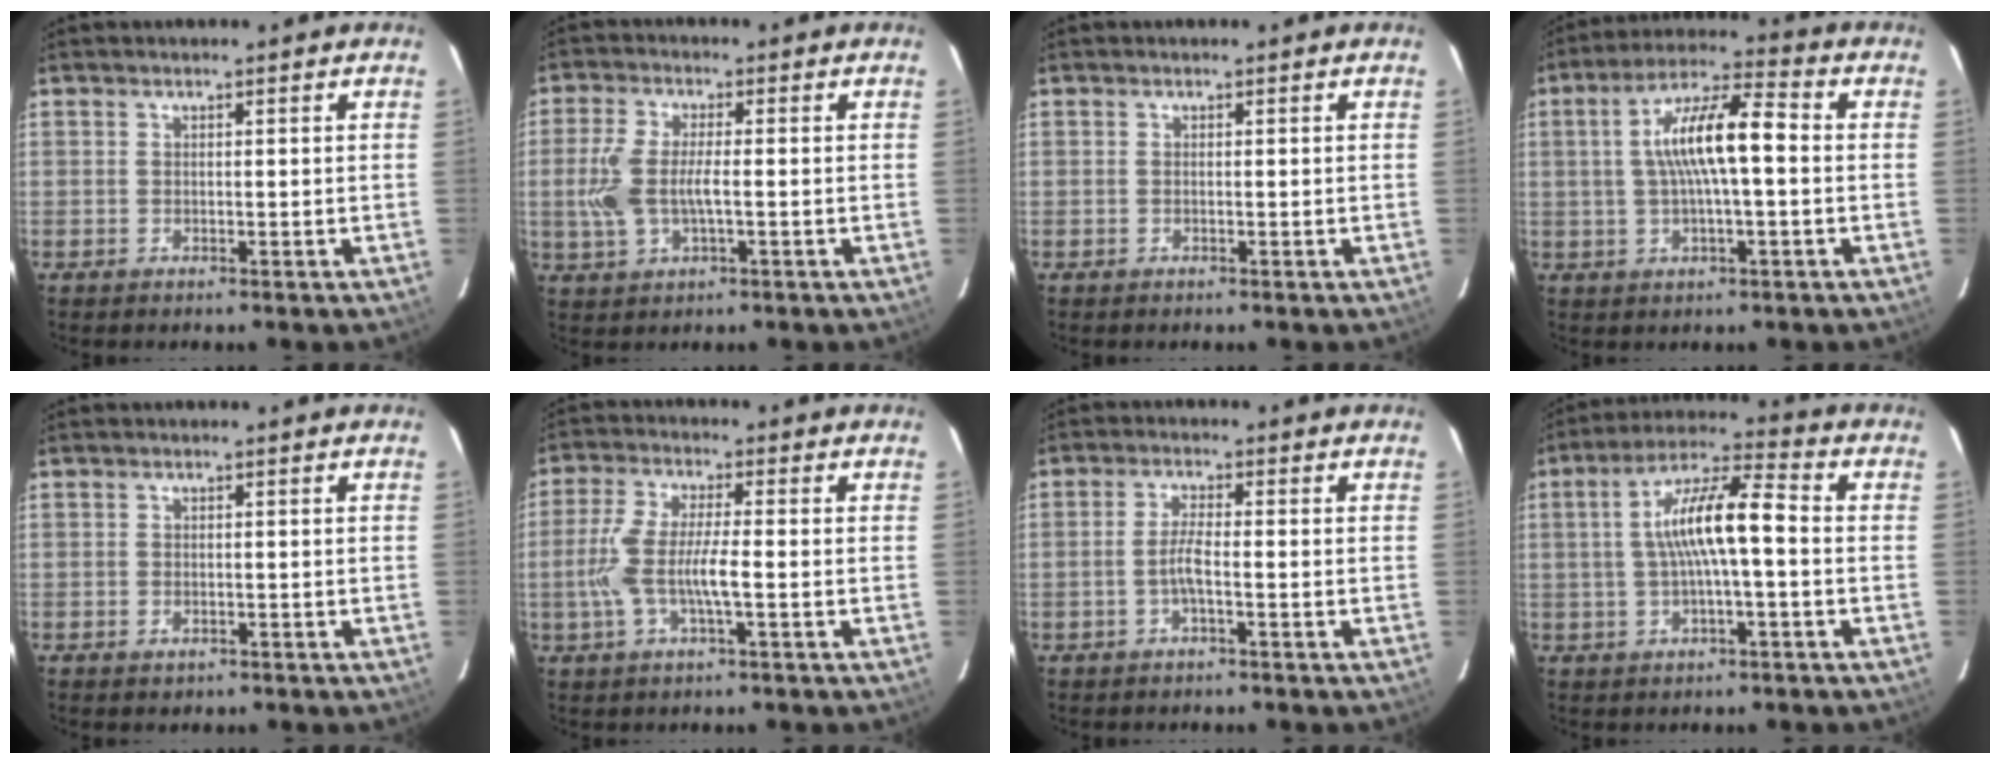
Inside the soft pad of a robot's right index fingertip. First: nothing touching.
{"total": 7.8, "force": [-0.9, 3.3, 7.0], "torque": [-0.151, 0.000, -0.016]}
{"total": 0.0}
{"total": 11.6, "force": [0.3, 2.5, 11.3], "torque": [-0.204, 0.020, 0.004]}
{"total": 1.3, "force": [-0.6, 1.0, 0.4], "torque": [-0.007, -0.002, -0.006]}
{"total": 9.0, "force": [-1.9, 1.5, 8.6], "torque": [-0.182, -0.002, -0.035]}
{"total": 3.2, "force": [-1.2, 0.3, 2.9], "torque": [-0.061, 0.003, -0.024]}
{"total": 10.9, "force": [-0.5, 2.0, 10.7], "torque": [-0.195, 0.023, -0.008]}